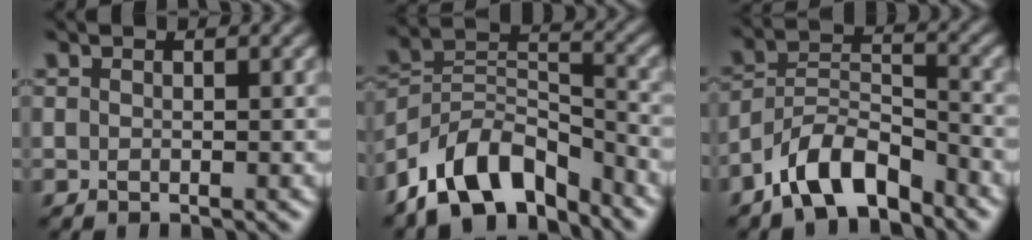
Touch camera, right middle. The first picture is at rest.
{"total": 9.4, "force": [-6.8, 4.5, 4.8], "torque": [-0.068, 0.002, -0.141]}
{"total": 6.6, "force": [-4.7, 2.7, 3.7], "torque": [-0.057, 0.006, -0.094]}